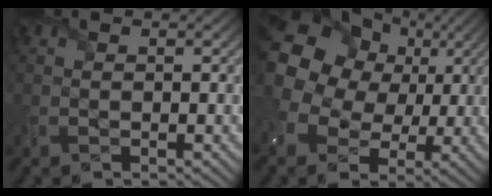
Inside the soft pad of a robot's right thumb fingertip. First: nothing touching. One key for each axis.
{"total": 17.0, "fx": 4.5, "fy": 13.9, "fz": 8.6, "tx": -0.236, "ty": 0.021, "tz": 0.079}